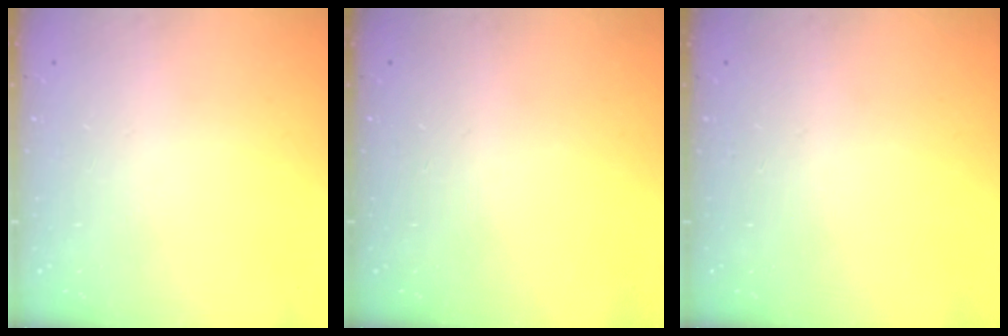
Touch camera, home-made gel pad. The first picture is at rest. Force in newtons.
{"total": 0.0}
{"total": 0.0}